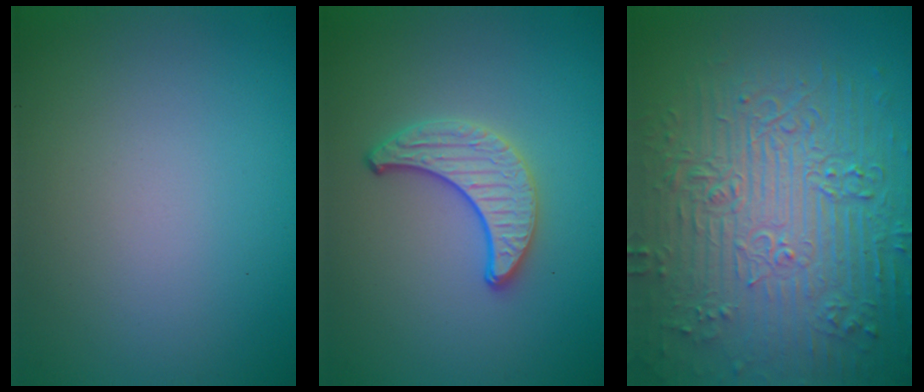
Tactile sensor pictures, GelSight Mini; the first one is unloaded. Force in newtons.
{"total": 3.2, "press": 3.0, "slide": 1.1}
{"total": 11.4, "press": 7.5, "slide": 8.5}